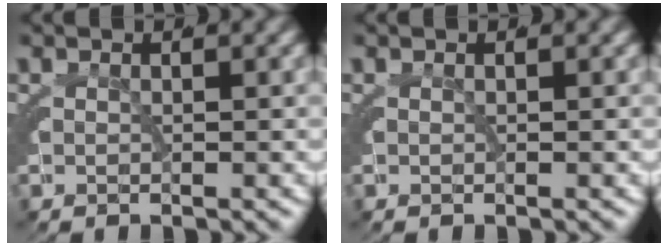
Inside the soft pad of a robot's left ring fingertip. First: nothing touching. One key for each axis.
{"total": 0.0}